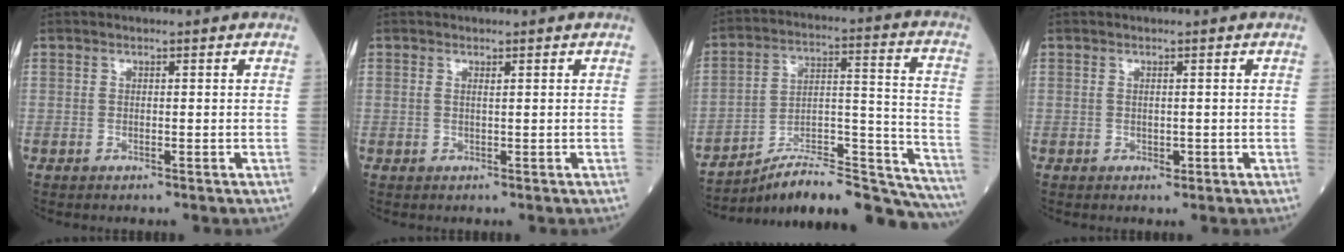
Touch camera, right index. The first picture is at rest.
{"total": 0.7, "force": [0.3, 0.0, 0.6], "torque": [-0.018, 0.002, 0.006]}
{"total": 25.0, "force": [-23.1, 2.4, 9.3], "torque": [-0.084, 0.033, -0.338]}
{"total": 1.5, "force": [-0.1, 0.8, 1.2], "torque": [-0.022, -0.002, 0.002]}